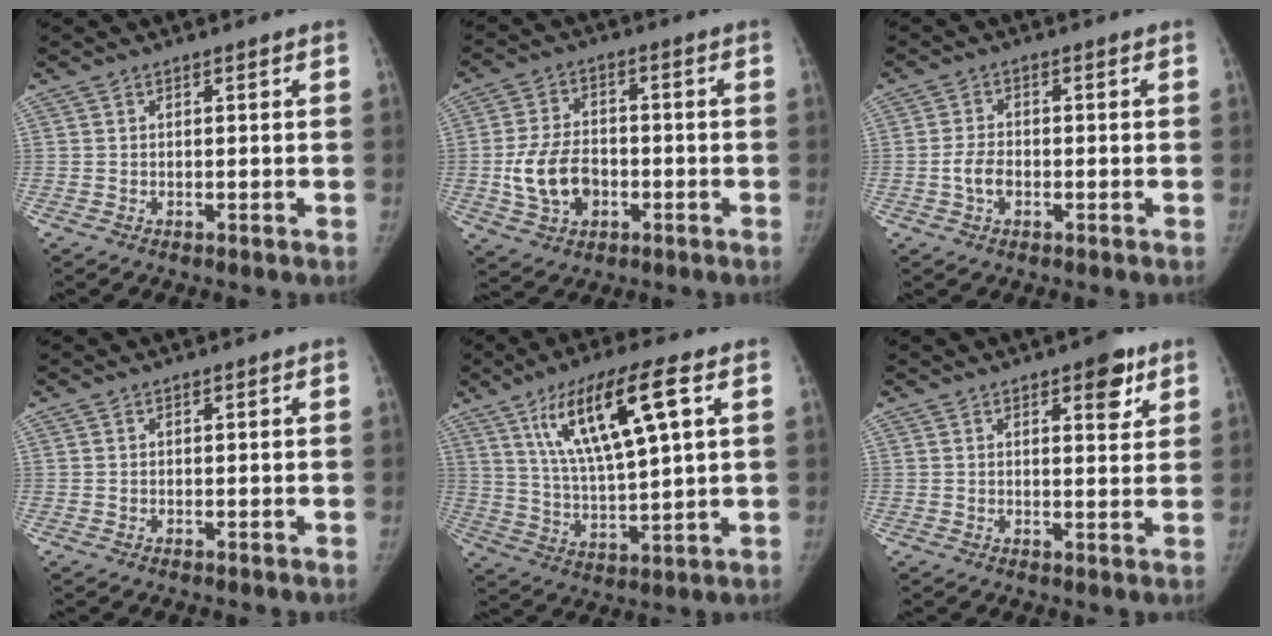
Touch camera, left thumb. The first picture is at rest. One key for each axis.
{"total": 10.2, "fx": -2.2, "fy": 7.3, "fz": 6.8, "tx": -0.116, "ty": 0.016, "tz": -0.034}
{"total": 3.8, "fx": -1.0, "fy": 2.5, "fz": 2.7, "tx": -0.051, "ty": 0.012, "tz": -0.020}
{"total": 0.0}
{"total": 16.5, "fx": 6.8, "fy": 3.9, "fz": 14.6, "tx": -0.263, "ty": -0.016, "tz": 0.127}
{"total": 5.8, "fx": 3.3, "fy": 2.4, "fz": 4.2, "tx": -0.034, "ty": -0.015, "tz": 0.038}